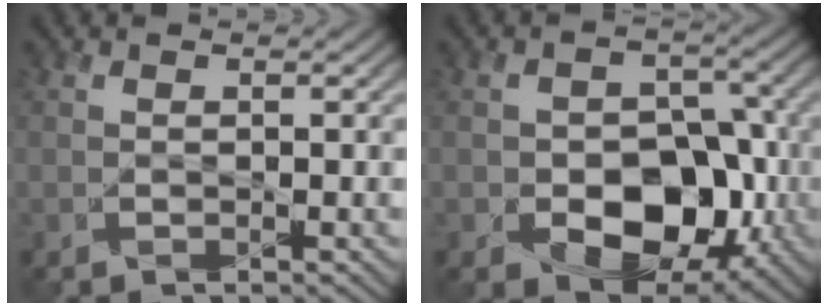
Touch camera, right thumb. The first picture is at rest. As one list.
[{"total": 10.2, "force": [-3.3, 6.9, 6.7], "torque": [-0.095, -0.012, -0.051]}]